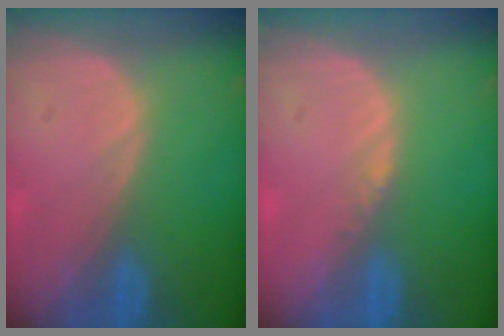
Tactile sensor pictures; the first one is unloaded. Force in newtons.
{"total": 0.8, "press": 0.6, "slide": 0.4}